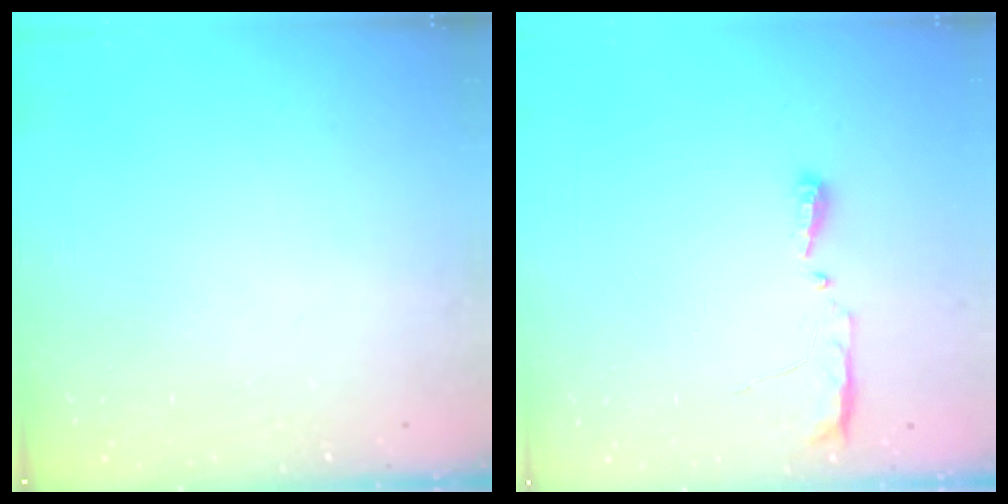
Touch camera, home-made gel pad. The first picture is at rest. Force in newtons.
{"total": 8.2, "press": 5.2, "slide": 6.2}